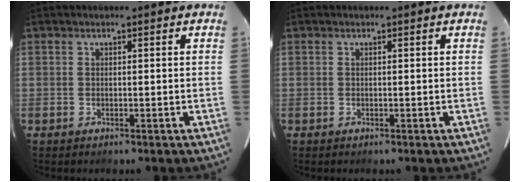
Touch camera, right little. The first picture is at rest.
{"total": 0.0}